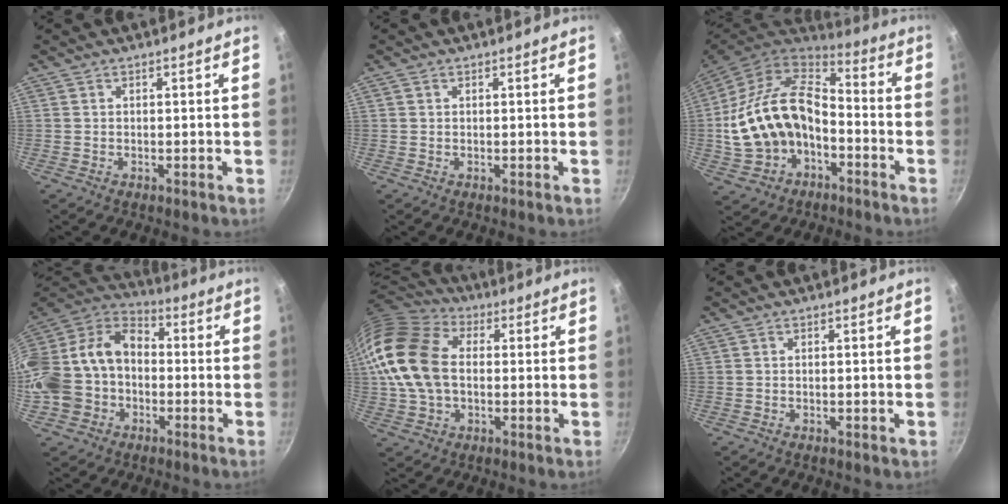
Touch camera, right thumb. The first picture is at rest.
{"total": 0.6, "force": [0.2, 0.5, 0.2], "torque": [-0.003, 0.002, 0.003]}
{"total": 20.7, "force": [-3.5, 14.2, 14.7], "torque": [-0.272, 0.055, -0.059]}
{"total": 22.2, "force": [-3.2, 17.7, 13.0], "torque": [-0.269, 0.074, -0.059]}
{"total": 20.8, "force": [1.4, 14.6, 14.8], "torque": [-0.294, 0.034, 0.018]}
{"total": 0.7, "force": [-0.1, 0.3, 0.7], "torque": [-0.010, 0.001, -0.002]}